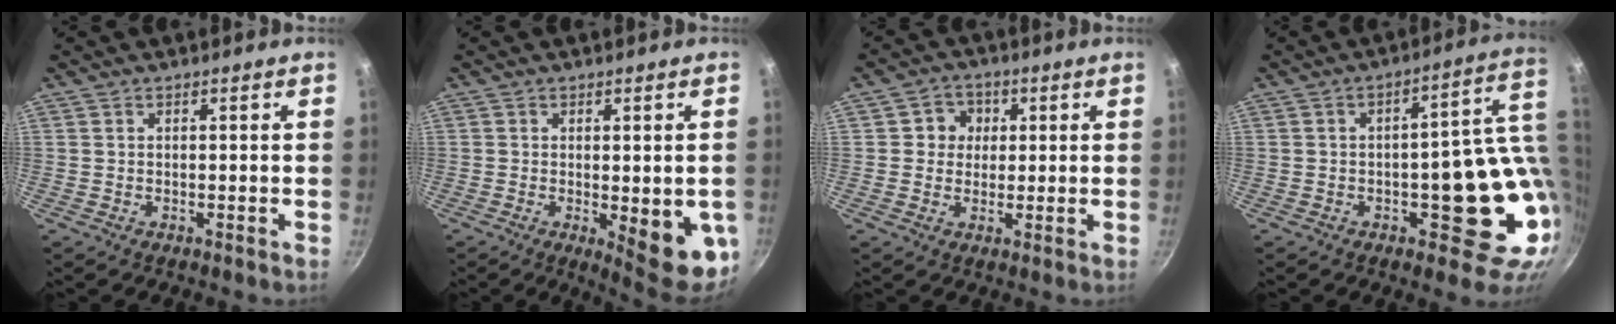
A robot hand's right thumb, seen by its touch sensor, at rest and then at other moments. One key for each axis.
{"total": 11.8, "fx": -2.3, "fy": 3.7, "fz": 11.0, "tx": -0.114, "ty": -0.010, "tz": -0.019}
{"total": 5.1, "fx": 1.0, "fy": 4.7, "fz": 1.5, "tx": 0.012, "ty": 0.004, "tz": 0.007}
{"total": 16.1, "fx": 0.4, "fy": 7.6, "fz": 14.2, "tx": -0.130, "ty": -0.001, "tz": 0.013}